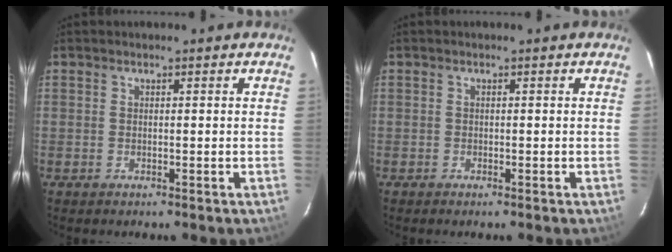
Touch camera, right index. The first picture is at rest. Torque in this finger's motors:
{"motor_torque": [-0.12, -0.07, 0.04, 0.00]}